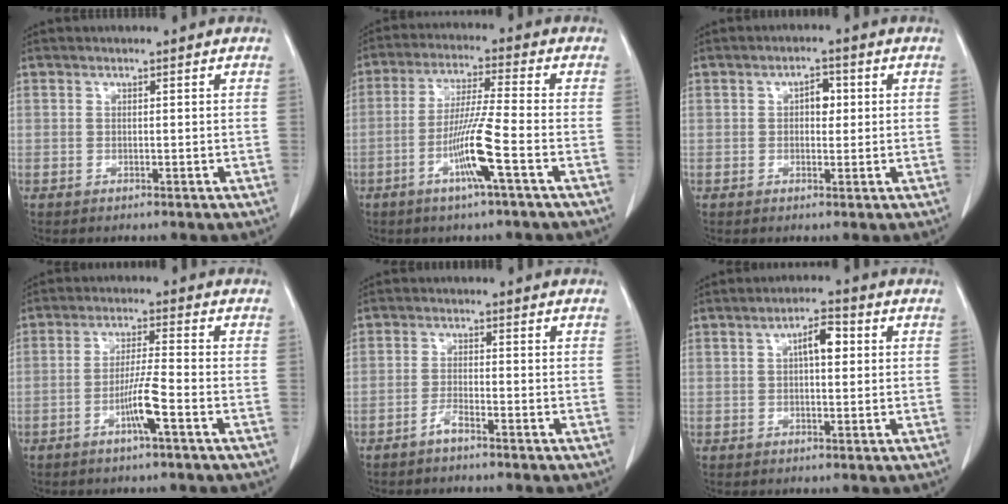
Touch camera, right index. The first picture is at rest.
{"total": 9.0, "force": [-3.6, -0.8, 8.2], "torque": [-0.161, -0.010, -0.071]}
{"total": 2.9, "force": [0.6, 1.7, 2.3], "torque": [-0.032, 0.010, 0.008]}
{"total": 5.4, "force": [-2.4, -0.4, 4.8], "torque": [-0.094, -0.004, -0.046]}
{"total": 1.9, "force": [-1.5, 0.2, 1.0], "torque": [-0.022, 0.000, -0.032]}
{"total": 4.6, "force": [1.1, 1.6, 4.2], "torque": [-0.068, 0.012, 0.016]}